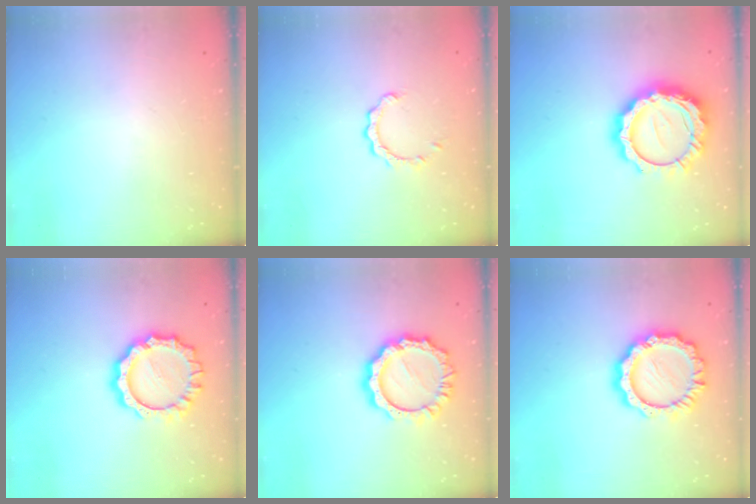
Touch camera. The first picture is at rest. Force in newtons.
{"total": 2.5, "press": 2.5, "slide": 0.3}
{"total": 16.8, "press": 16.8, "slide": 1.2}
{"total": 12.0, "press": 12.0, "slide": 0.7}
{"total": 11.7, "press": 11.7, "slide": 1.0}
{"total": 12.3, "press": 12.3, "slide": 1.1}